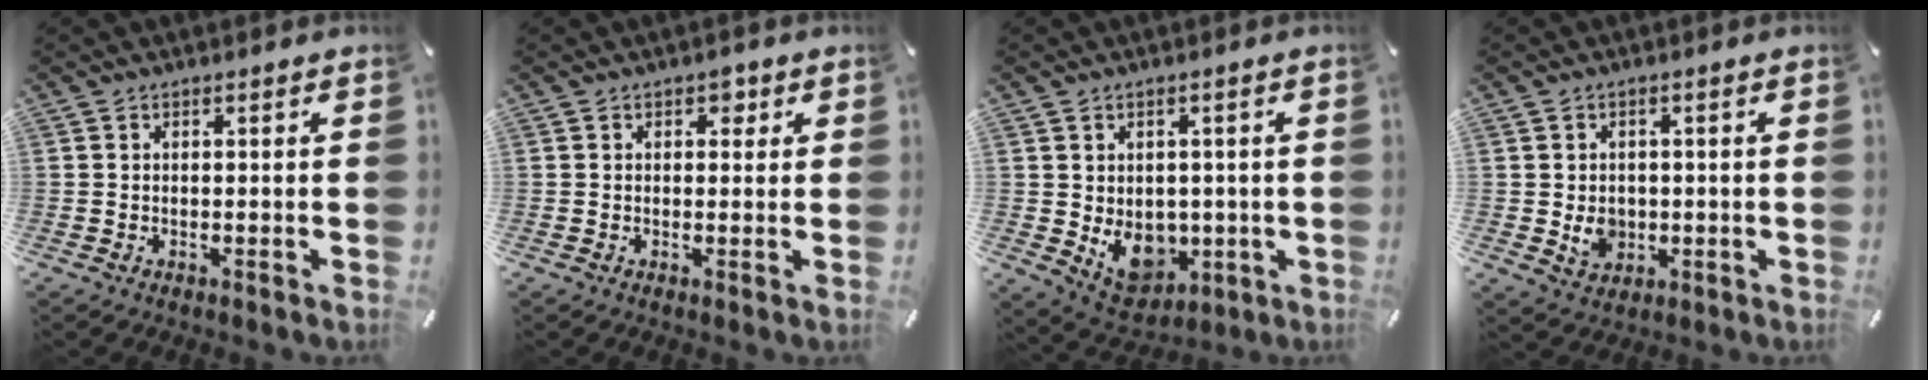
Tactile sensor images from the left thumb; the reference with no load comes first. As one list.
[{"total": 2.6, "force": [1.1, 1.9, 1.4], "torque": [0.001, -0.006, 0.009]}, {"total": 9.3, "force": [-1.2, 8.0, 4.7], "torque": [-0.053, -0.005, -0.015]}, {"total": 5.1, "force": [-0.5, 4.5, 2.4], "torque": [-0.024, -0.003, -0.009]}]